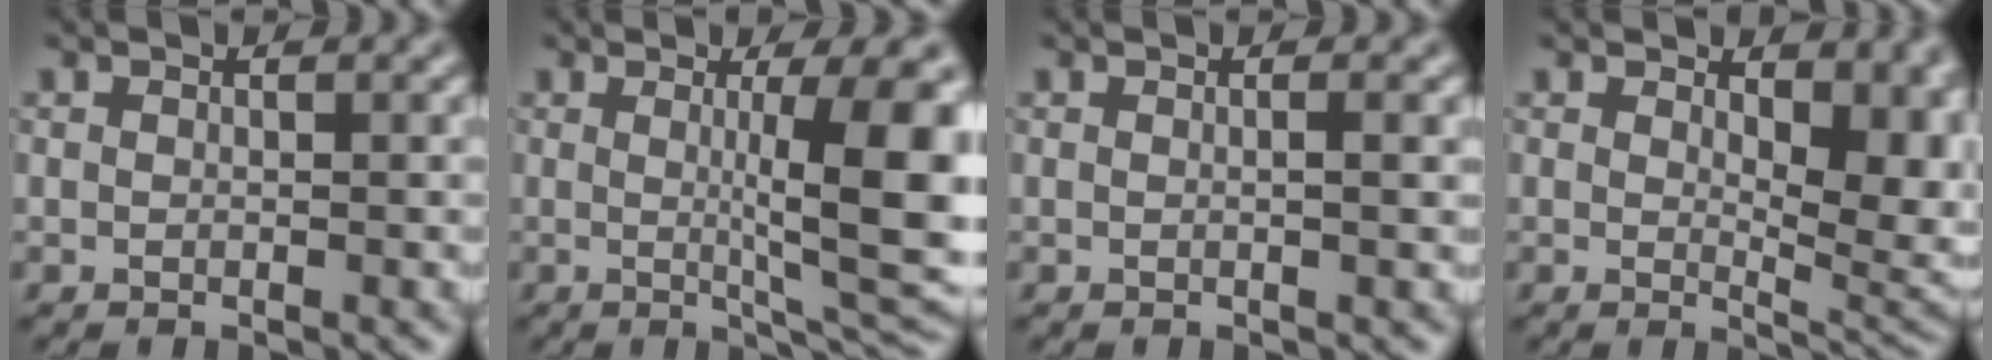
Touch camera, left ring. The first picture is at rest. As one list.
[{"total": 9.2, "force": [0.8, 2.1, 8.9], "torque": [-0.111, -0.007, 0.015]}, {"total": 1.0, "force": [0.0, 0.2, 0.9], "torque": [-0.011, 0.002, -0.002]}, {"total": 6.8, "force": [1.5, 3.4, 5.7], "torque": [-0.063, -0.013, 0.037]}]